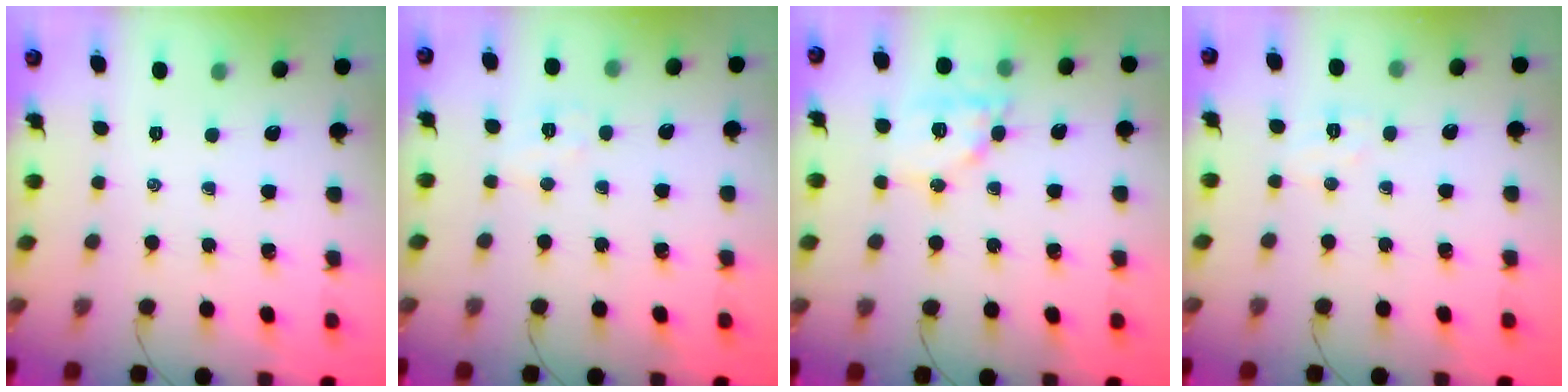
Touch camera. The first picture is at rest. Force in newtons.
{"total": 5.4, "press": 5.4, "slide": 0.9}
{"total": 12.3, "press": 12.1, "slide": 1.7}
{"total": 5.6, "press": 5.5, "slide": 1.1}